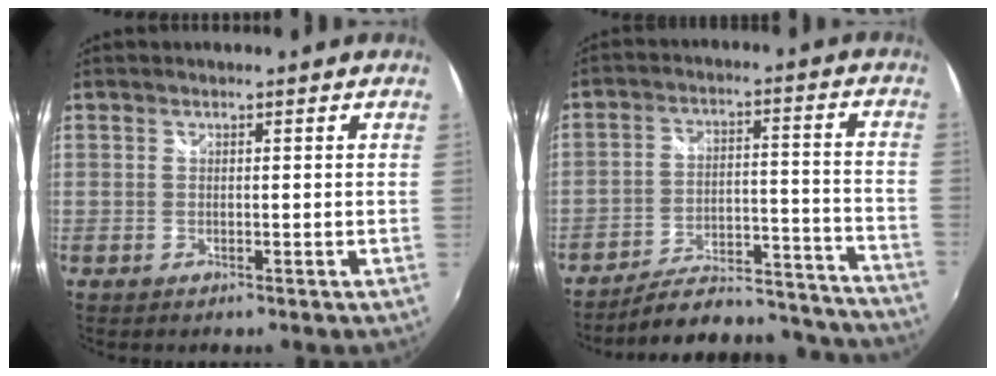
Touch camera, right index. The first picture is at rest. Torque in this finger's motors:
{"motor_torque": [-0.13, -0.02, 0.25, -0.01]}